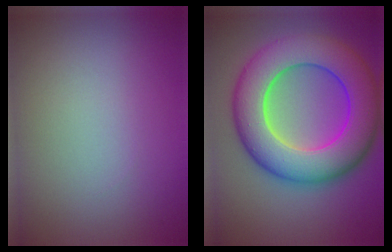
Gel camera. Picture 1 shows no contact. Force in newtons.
{"total": 11.7, "press": 11.7, "slide": 0.3}